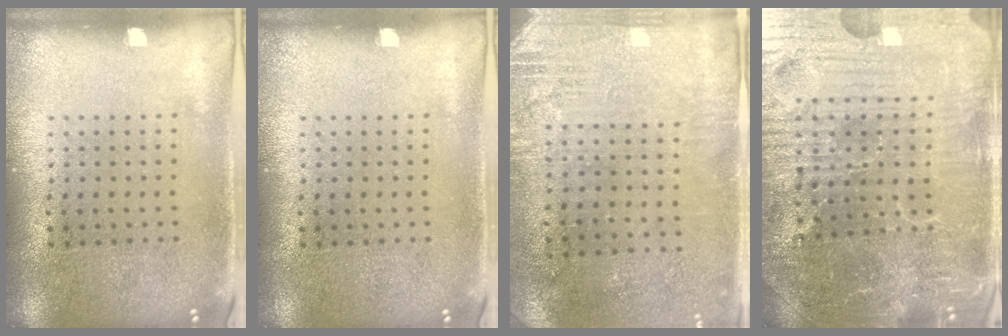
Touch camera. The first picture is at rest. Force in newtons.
{"total": 0.0}
{"total": 2.8, "press": 2.5, "slide": 1.2}
{"total": 5.6, "press": 5.4, "slide": 1.6}